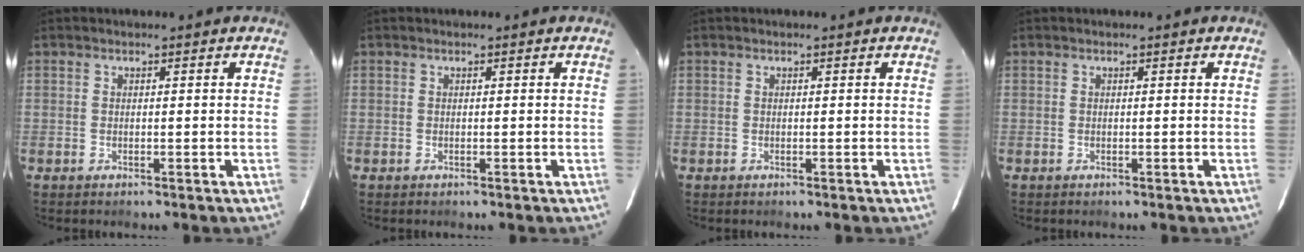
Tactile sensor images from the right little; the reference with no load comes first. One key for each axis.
{"total": 0.0}
{"total": 0.0}
{"total": 0.0}